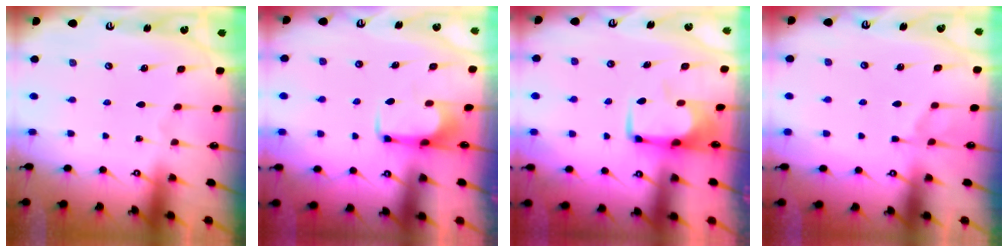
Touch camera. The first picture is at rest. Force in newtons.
{"total": 1.9, "press": 1.8, "slide": 0.4}
{"total": 1.0, "press": 0.8, "slide": 0.6}
{"total": 1.7, "press": 1.4, "slide": 0.9}